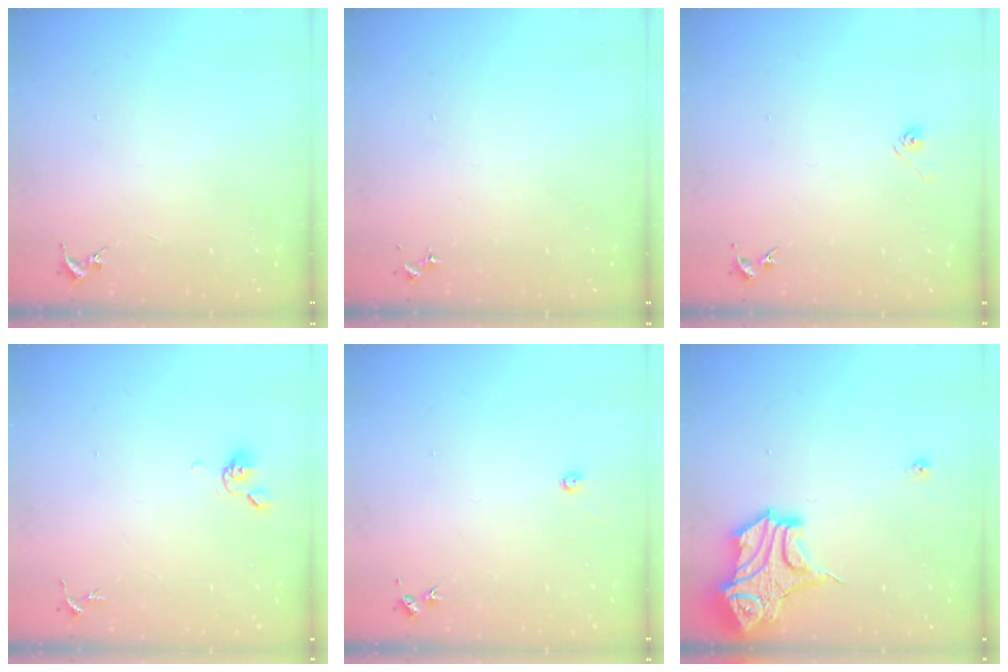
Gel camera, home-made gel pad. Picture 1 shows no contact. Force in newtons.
{"total": 0.0}
{"total": 2.9, "press": 2.5, "slide": 1.5}
{"total": 4.7, "press": 4.7, "slide": 0.7}
{"total": 4.1, "press": 4.1, "slide": 0.4}
{"total": 17.8, "press": 17.7, "slide": 2.0}